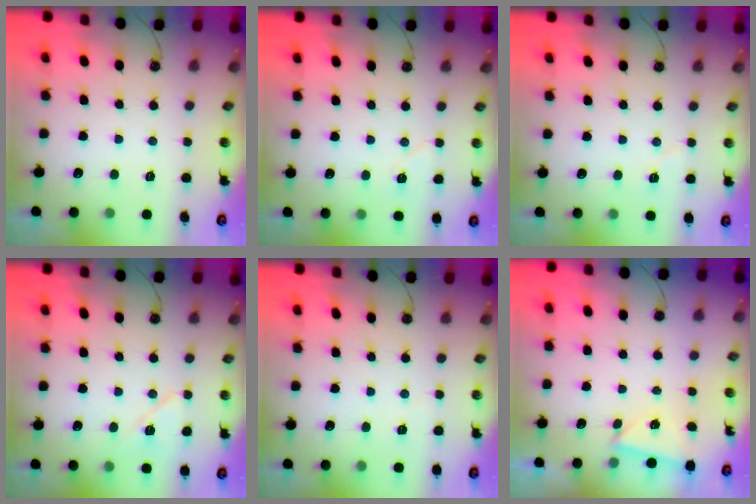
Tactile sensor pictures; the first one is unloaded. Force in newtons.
{"total": 4.6, "press": 4.3, "slide": 1.6}
{"total": 5.0, "press": 4.4, "slide": 2.3}
{"total": 8.1, "press": 8.1, "slide": 1.1}
{"total": 1.5, "press": 1.5, "slide": 0.2}
{"total": 2.2, "press": 2.2, "slide": 0.2}